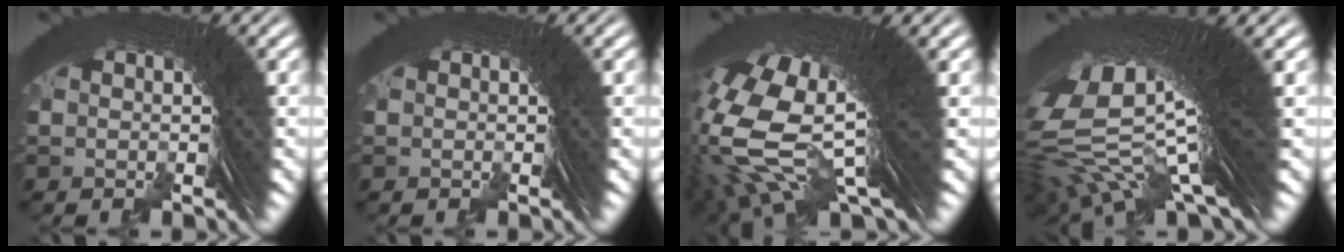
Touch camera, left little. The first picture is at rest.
{"total": 0.0}
{"total": 18.9, "force": [4.8, 9.4, 15.7], "torque": [-0.300, -0.011, 0.089]}
{"total": 19.0, "force": [5.5, 8.0, 16.4], "torque": [-0.311, -0.012, 0.102]}